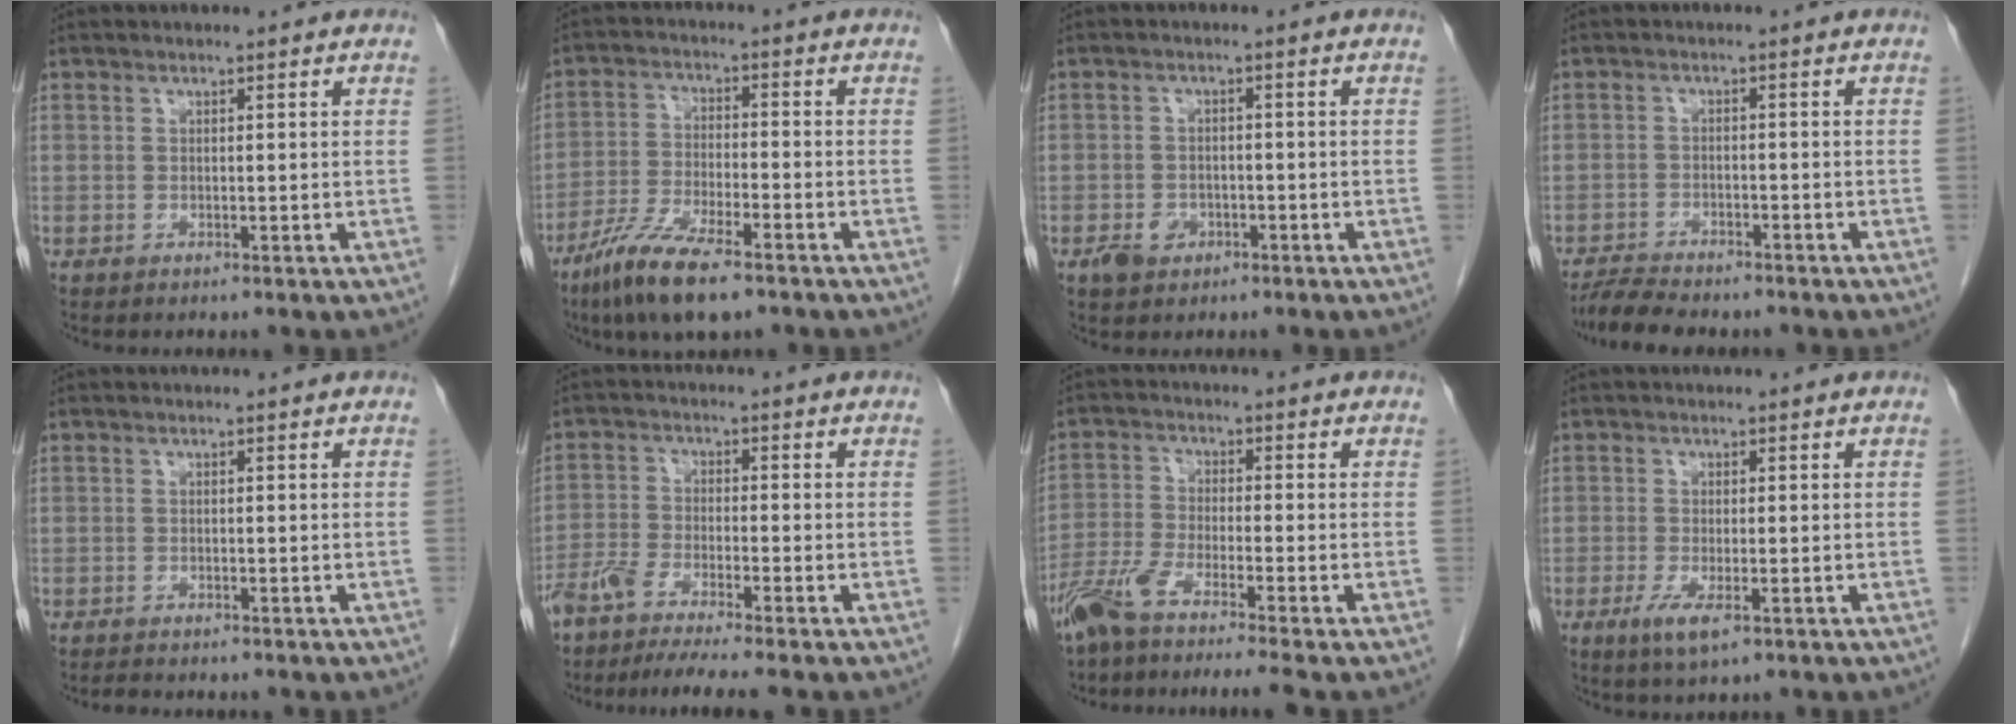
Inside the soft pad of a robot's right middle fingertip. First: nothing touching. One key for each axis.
{"total": 10.3, "fx": -7.1, "fy": 1.8, "fz": 7.2, "tx": -0.146, "ty": -0.025, "tz": -0.130}
{"total": 3.2, "fx": -1.7, "fy": 2.3, "fz": 1.4, "tx": -0.021, "ty": 0.004, "tz": -0.021}
{"total": 6.5, "fx": -5.9, "fy": 1.1, "fz": 2.5, "tx": -0.045, "ty": -0.016, "tz": -0.096}
{"total": 1.1, "fx": -1.1, "fy": 0.1, "fz": 0.3, "tx": -0.019, "ty": -0.007, "tz": -0.017}
{"total": 8.1, "fx": -6.9, "fy": -0.6, "fz": 4.3, "tx": -0.075, "ty": -0.021, "tz": -0.119}
{"total": 8.4, "fx": -6.9, "fy": -1.1, "fz": 4.8, "tx": -0.090, "ty": -0.025, "tz": -0.122}
{"total": 3.6, "fx": -1.7, "fy": 0.8, "fz": 3.1, "tx": -0.065, "ty": -0.011, "tz": -0.026}